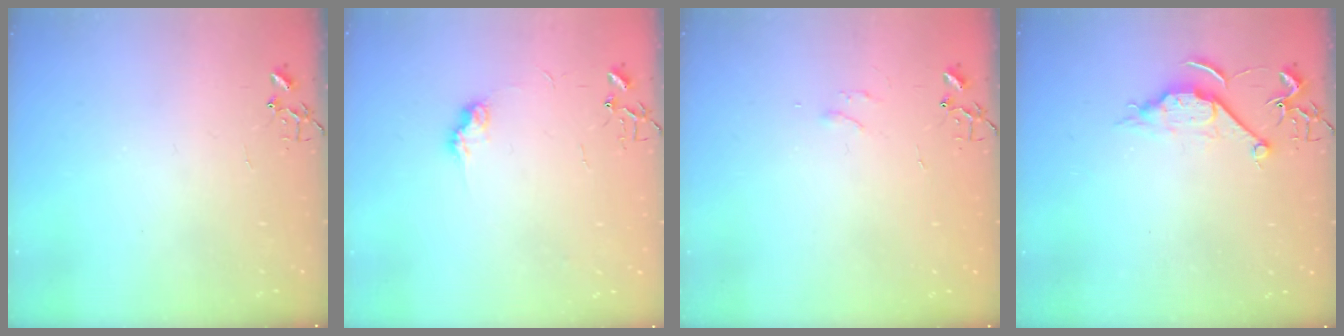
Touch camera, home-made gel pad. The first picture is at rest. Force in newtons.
{"total": 8.0, "press": 8.0, "slide": 0.5}
{"total": 3.9, "press": 3.9, "slide": 0.6}
{"total": 7.7, "press": 7.6, "slide": 0.8}